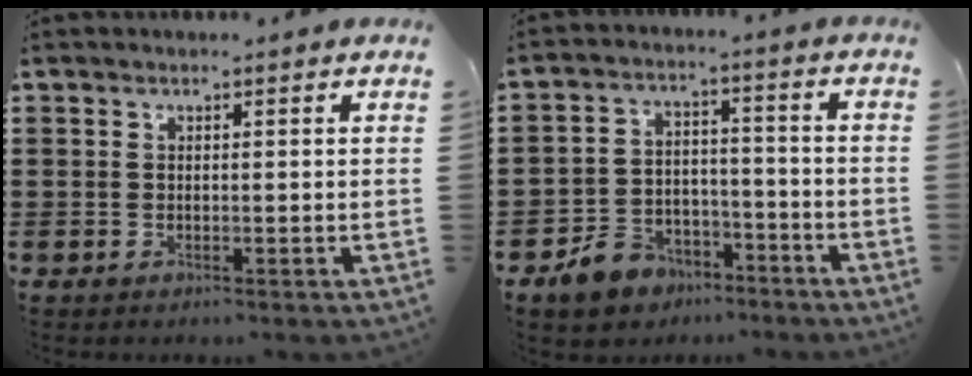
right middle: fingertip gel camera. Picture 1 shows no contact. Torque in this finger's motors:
{"motor_torque": [2.14, 0.00, 0.23, 0.07]}